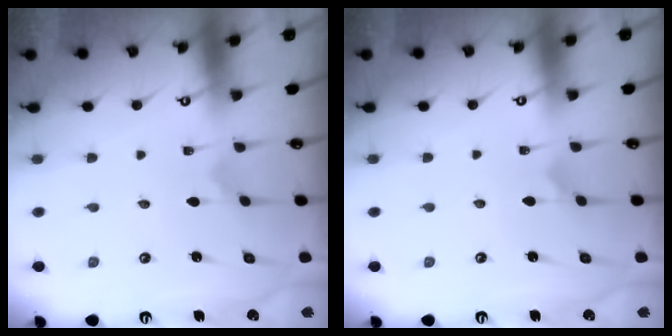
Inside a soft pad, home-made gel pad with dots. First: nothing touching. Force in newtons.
{"total": 1.7, "press": 1.7, "slide": 0.2}